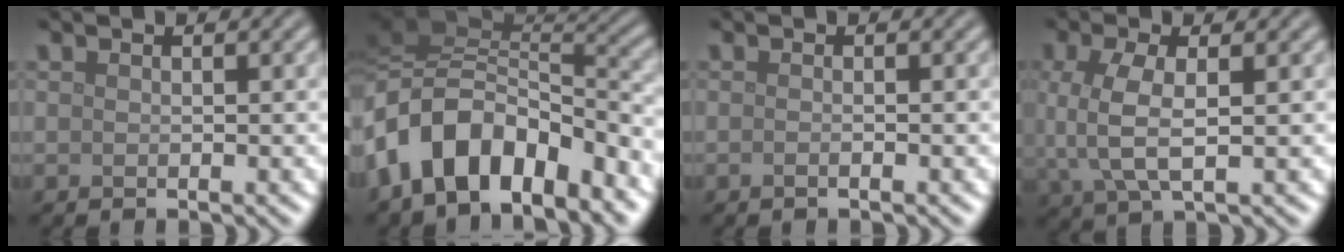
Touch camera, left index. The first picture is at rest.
{"total": 10.7, "force": [-5.2, 5.7, 7.4], "torque": [-0.122, 0.019, -0.102]}
{"total": 0.7, "force": [-0.3, 0.2, 0.7], "torque": [-0.011, -0.005, -0.011]}
{"total": 4.5, "force": [0.2, 1.9, 4.1], "torque": [-0.100, 0.002, 0.001]}